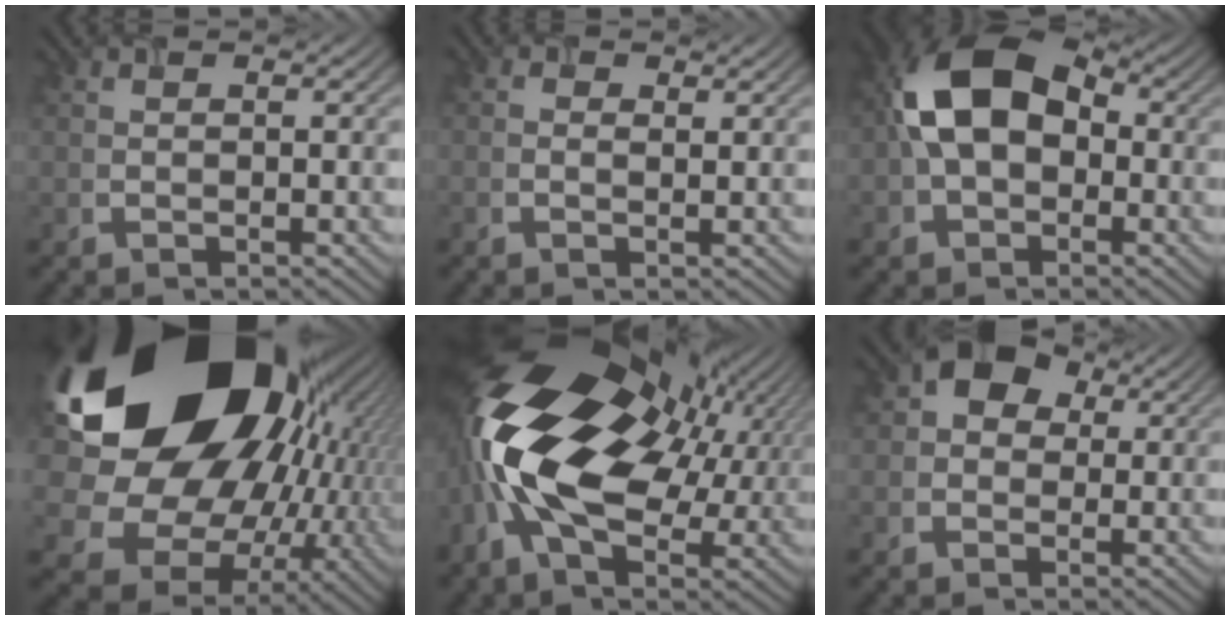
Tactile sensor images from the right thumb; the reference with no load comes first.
{"total": 0.7, "force": [0.2, 0.5, 0.4], "torque": [-0.004, -0.009, 0.002]}
{"total": 12.3, "force": [0.2, 8.6, 8.9], "torque": [-0.183, 0.010, -0.006]}
{"total": 23.0, "force": [4.6, 17.4, 14.2], "torque": [-0.275, -0.052, 0.098]}
{"total": 20.1, "force": [2.1, 11.9, 16.1], "torque": [-0.339, -0.034, 0.049]}
{"total": 5.4, "force": [1.5, 4.5, 2.7], "torque": [-0.044, 0.005, 0.000]}